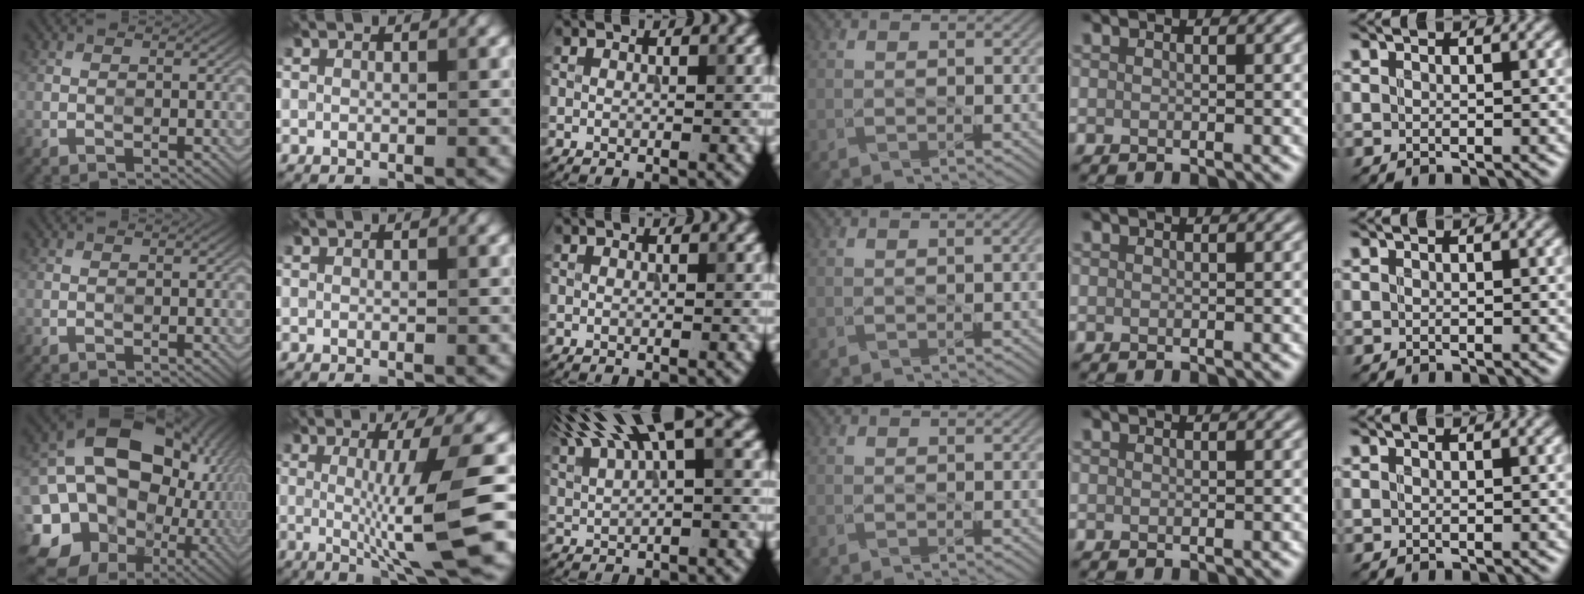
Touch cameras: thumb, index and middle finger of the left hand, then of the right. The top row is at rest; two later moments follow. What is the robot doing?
{"motion": "wipe", "object": "measuring cup"}